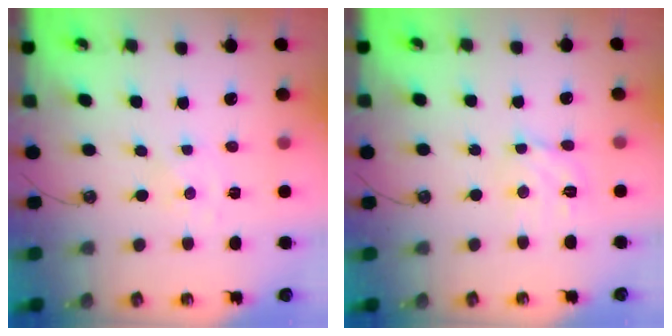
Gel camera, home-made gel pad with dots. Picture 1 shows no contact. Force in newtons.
{"total": 7.9, "press": 7.9, "slide": 0.6}